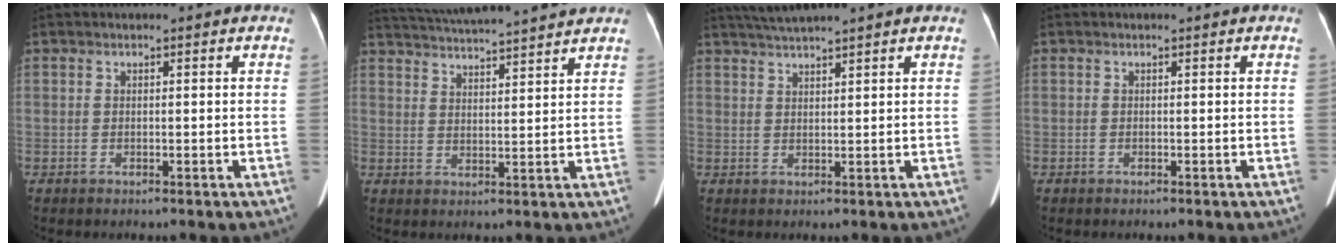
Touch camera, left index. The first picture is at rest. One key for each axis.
{"total": 15.8, "fx": 14.6, "fy": 0.4, "fz": 6.1, "tx": -0.115, "ty": 0.026, "tz": 0.214}
{"total": 5.5, "fx": 4.9, "fy": -0.9, "fz": 2.4, "tx": -0.045, "ty": 0.028, "tz": 0.088}
{"total": 0.0}